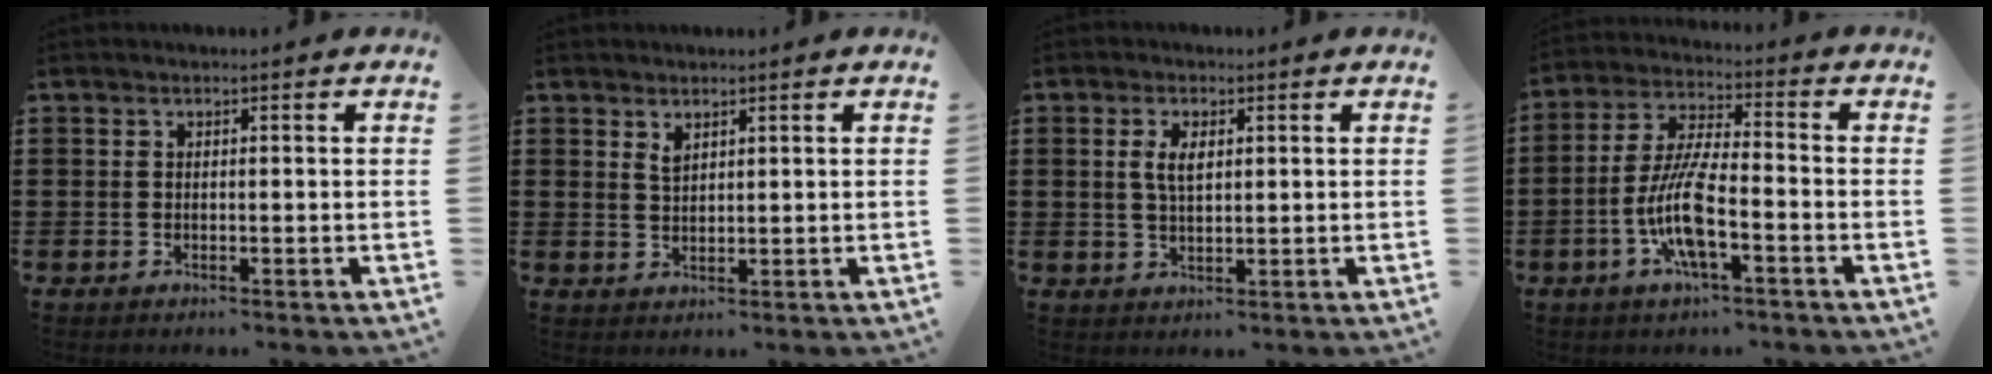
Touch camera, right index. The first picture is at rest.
{"total": 1.7, "force": [1.3, 0.7, 0.8], "torque": [-0.018, 0.003, 0.024]}
{"total": 3.5, "force": [0.8, 1.6, 3.0], "torque": [-0.064, 0.006, 0.012]}
{"total": 9.4, "force": [-3.4, 2.2, 8.5], "torque": [-0.194, -0.013, -0.072]}